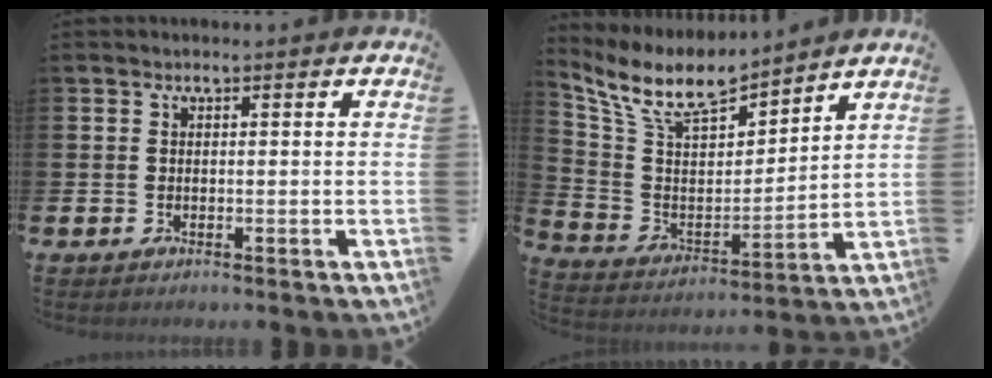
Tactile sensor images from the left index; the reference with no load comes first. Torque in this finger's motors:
{"motor_torque": [0.29, -0.58, 0.64, 0.21]}